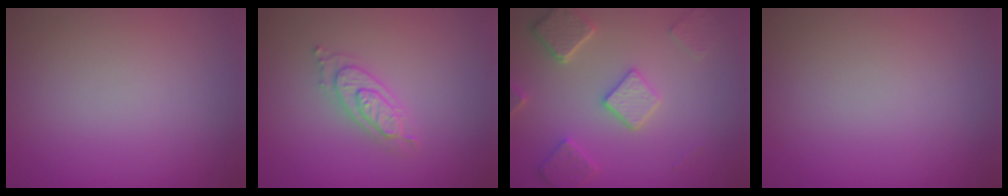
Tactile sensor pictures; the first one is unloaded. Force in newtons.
{"total": 2.6, "press": 2.6, "slide": 0.5}
{"total": 4.5, "press": 3.7, "slide": 2.6}
{"total": 0.0}